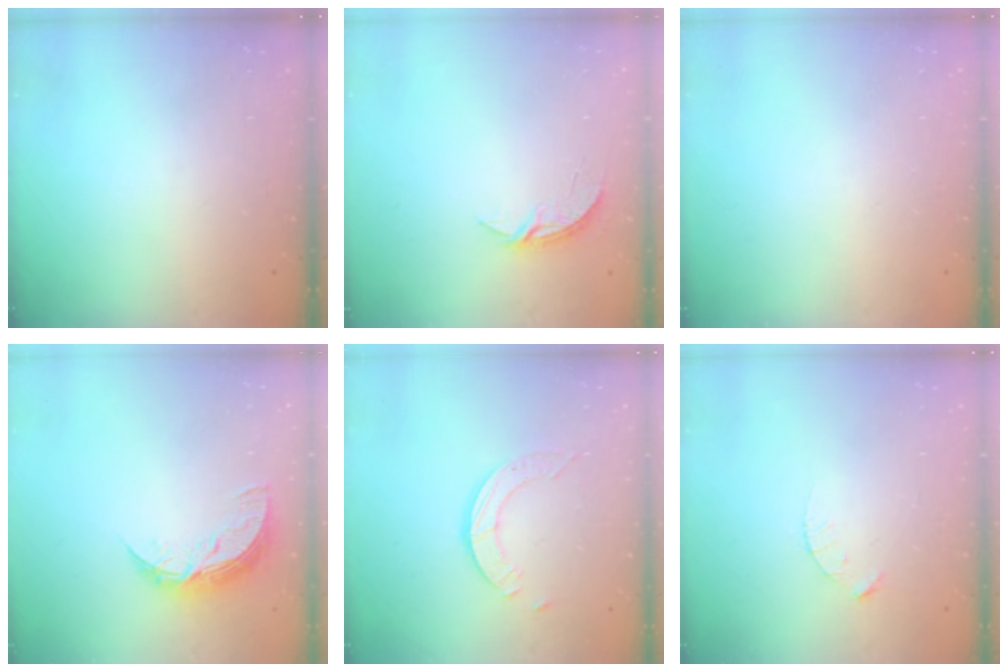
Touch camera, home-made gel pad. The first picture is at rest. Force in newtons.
{"total": 4.2, "press": 4.2, "slide": 0.3}
{"total": 0.0}
{"total": 9.1, "press": 9.1, "slide": 0.4}
{"total": 3.6, "press": 3.6, "slide": 0.4}
{"total": 2.1, "press": 2.1, "slide": 0.3}